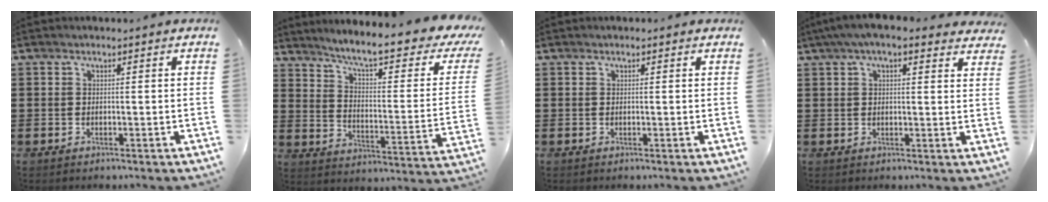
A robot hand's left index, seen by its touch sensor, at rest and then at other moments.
{"total": 7.4, "force": [5.6, 0.1, 4.8], "torque": [-0.108, -0.045, 0.084]}
{"total": 0.0}
{"total": 5.2, "force": [3.9, 1.2, 3.2], "torque": [-0.072, 0.000, 0.071]}